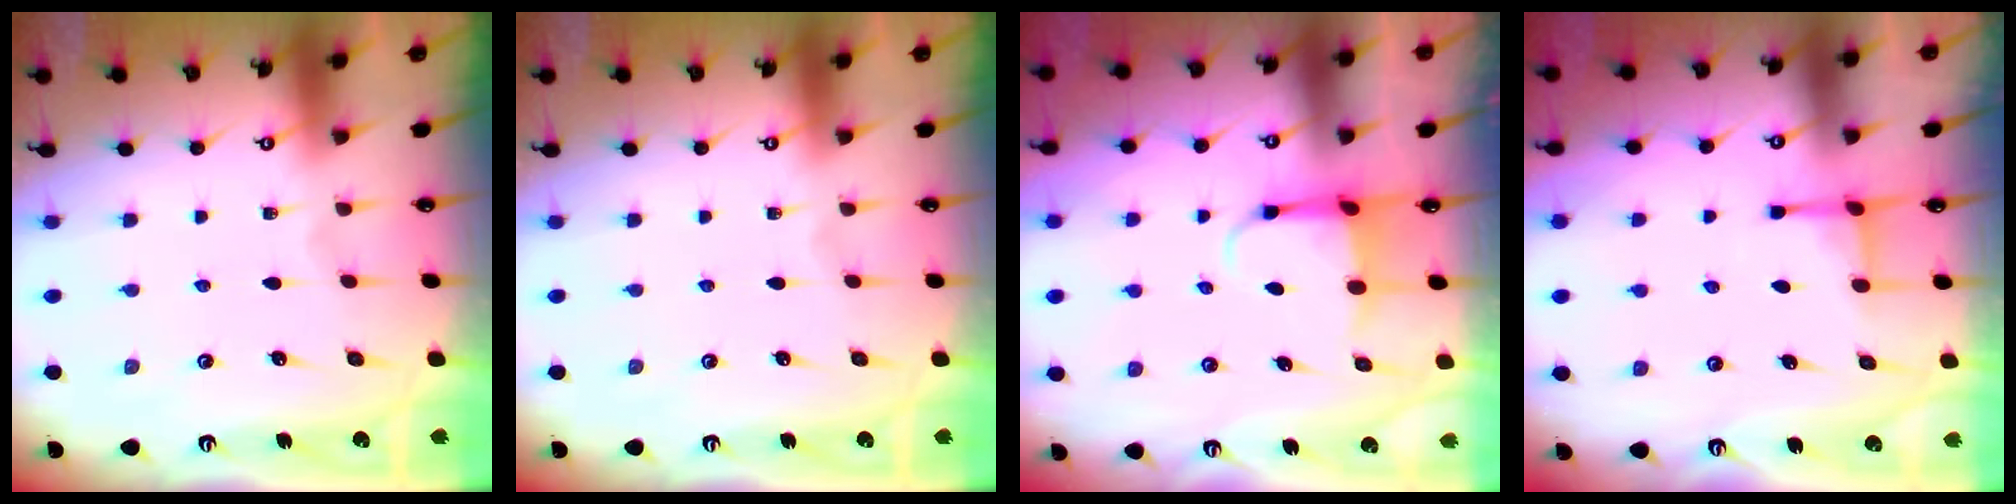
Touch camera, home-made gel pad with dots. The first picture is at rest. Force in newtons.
{"total": 0.0}
{"total": 4.0, "press": 3.9, "slide": 1.1}
{"total": 2.5, "press": 2.3, "slide": 0.8}